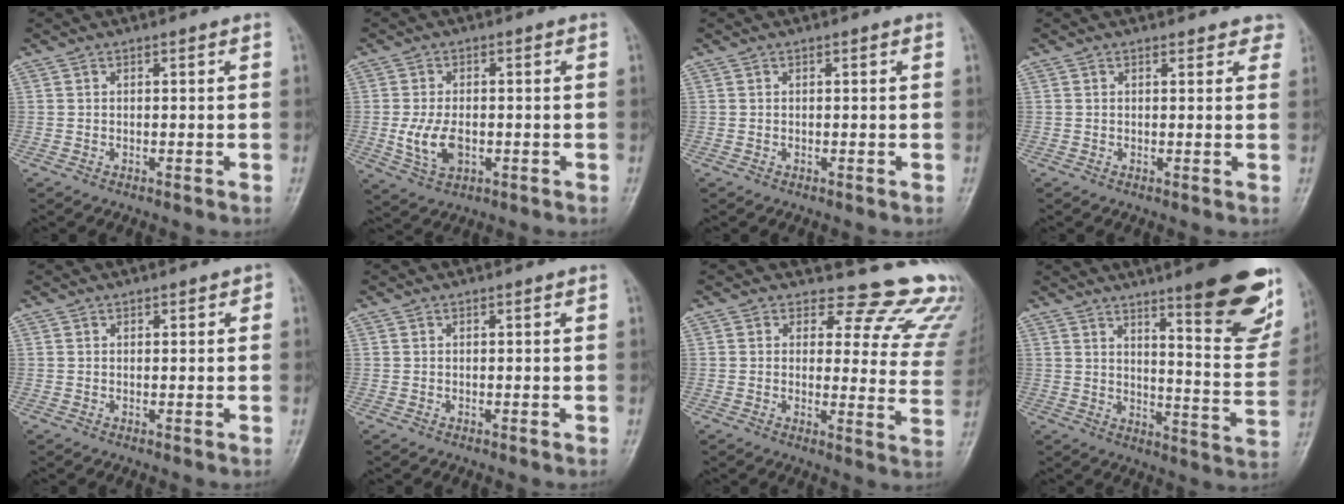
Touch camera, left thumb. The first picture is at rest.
{"total": 6.7, "force": [-1.1, 4.1, 5.2], "torque": [-0.100, -0.003, -0.016]}
{"total": 0.0}
{"total": 3.0, "force": [2.5, 1.5, 0.2], "torque": [0.031, -0.010, 0.011]}
{"total": 1.1, "force": [0.4, 0.8, 0.5], "torque": [0.008, 0.001, 0.001]}
{"total": 0.0}
{"total": 16.1, "force": [13.6, 7.0, 5.1], "torque": [-0.004, -0.109, 0.125]}
{"total": 19.8, "force": [12.5, 3.9, 14.8], "torque": [-0.154, -0.081, 0.173]}